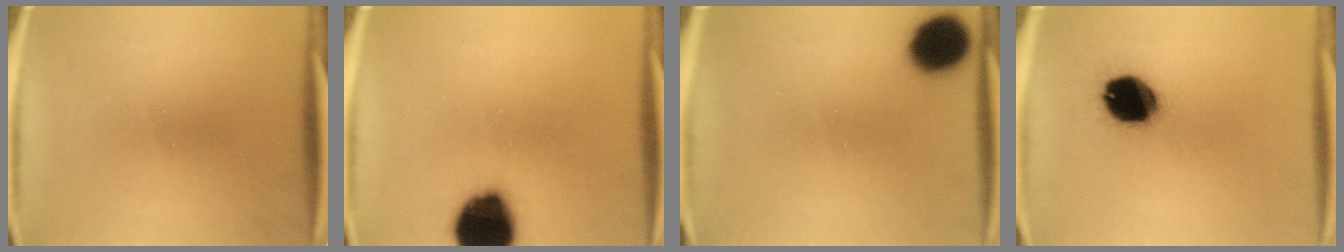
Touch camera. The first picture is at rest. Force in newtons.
{"total": 18.9}
{"total": 12.0}
{"total": 14.8}